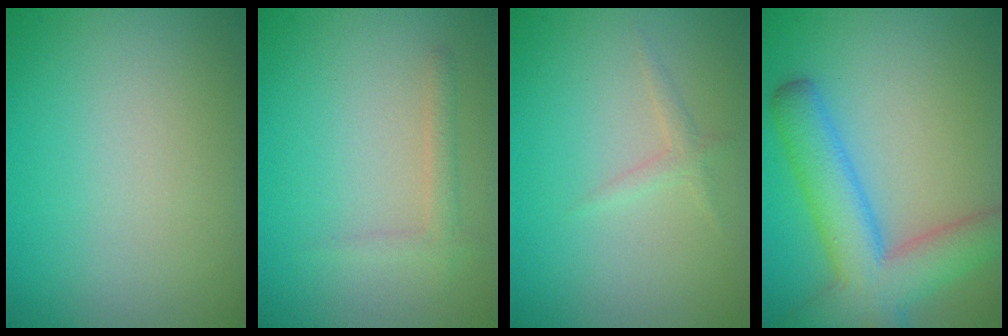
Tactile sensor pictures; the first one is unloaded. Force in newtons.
{"total": 1.4, "press": 1.4, "slide": 0.1}
{"total": 1.1, "press": 1.1, "slide": 0.0}
{"total": 7.6, "press": 7.6, "slide": 0.4}